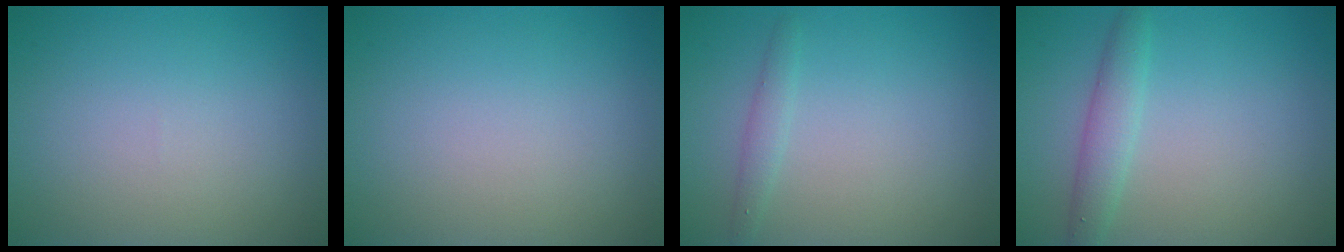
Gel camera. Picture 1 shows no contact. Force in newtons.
{"total": 0.0}
{"total": 1.3, "press": 1.3, "slide": 0.0}
{"total": 2.4, "press": 2.4, "slide": 0.1}